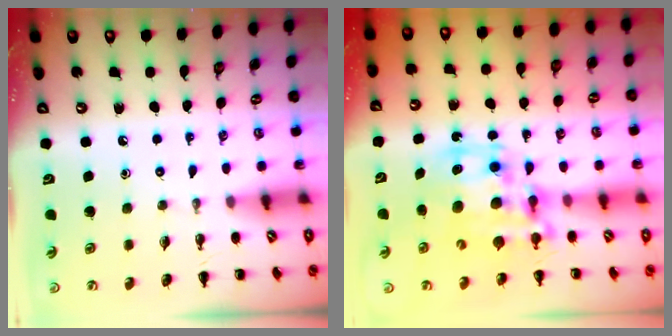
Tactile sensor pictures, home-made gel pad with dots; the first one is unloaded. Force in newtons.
{"total": 13.4, "press": 13.1, "slide": 3.1}